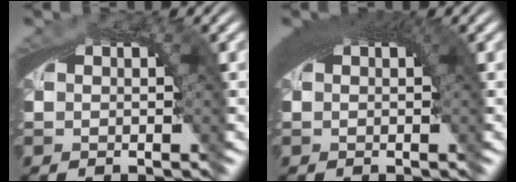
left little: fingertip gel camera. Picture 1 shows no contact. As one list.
[{"total": 4.4, "force": [1.3, 1.5, 3.9], "torque": [-0.052, 0.015, 0.016]}]